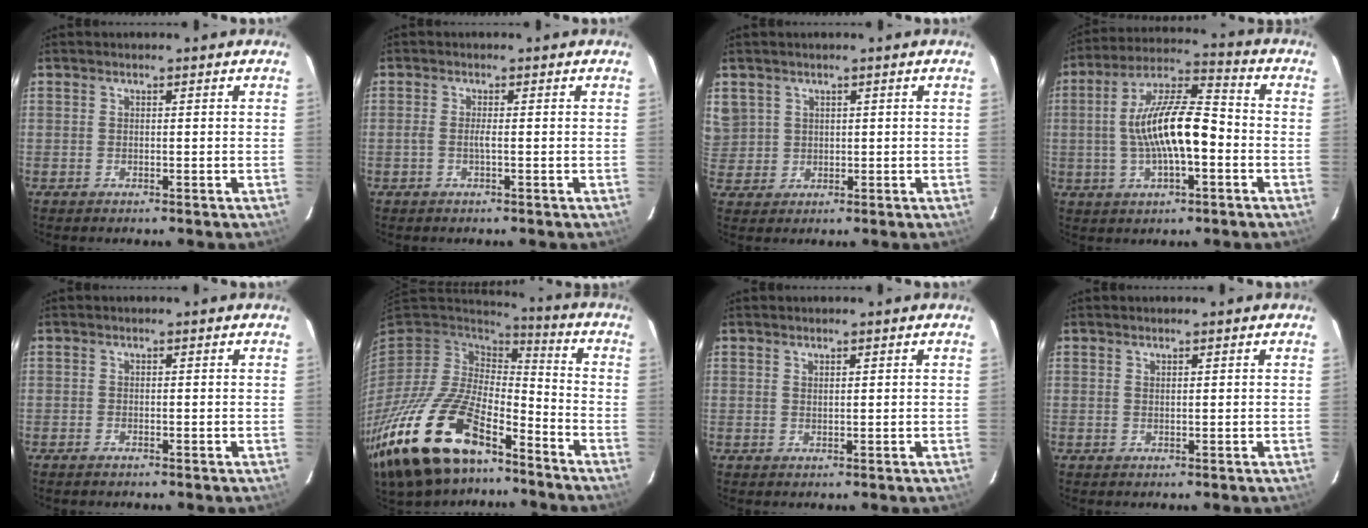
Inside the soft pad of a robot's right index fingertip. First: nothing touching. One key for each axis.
{"total": 1.2, "fx": -0.4, "fy": -0.2, "fz": 1.2, "tx": -0.022, "ty": -0.001, "tz": -0.009}
{"total": 6.3, "fx": 2.4, "fy": 5.7, "fz": 1.2, "tx": -0.023, "ty": 0.012, "tz": 0.060}
{"total": 14.0, "fx": -2.0, "fy": 4.4, "fz": 13.2, "tx": -0.243, "ty": 0.016, "tz": -0.037}
{"total": 0.8, "fx": -0.7, "fy": 0.3, "fz": 0.3, "tx": -0.009, "ty": -0.002, "tz": -0.016}
{"total": 25.2, "fx": -15.9, "fy": 11.4, "fz": 15.9, "tx": -0.353, "ty": -0.042, "tz": -0.281}
{"total": 0.8, "fx": 0.6, "fy": 0.3, "fz": 0.6, "tx": -0.010, "ty": 0.001, "tz": 0.011}
{"total": 0.6, "fx": 0.4, "fy": 0.2, "fz": 0.4, "tx": -0.008, "ty": 0.002, "tz": 0.008}